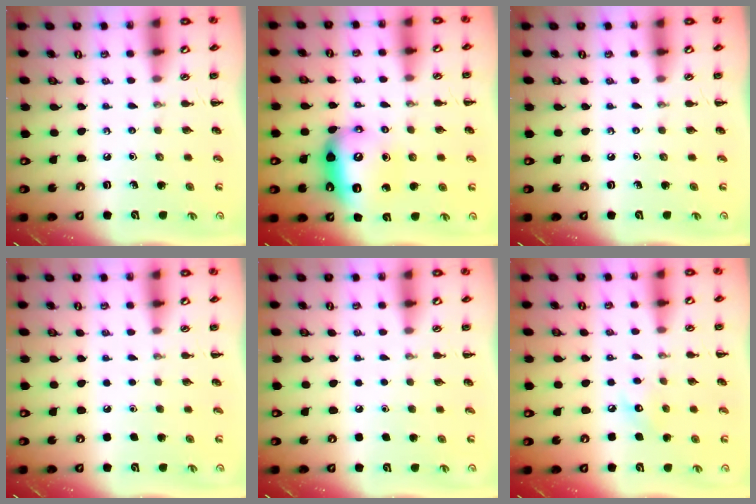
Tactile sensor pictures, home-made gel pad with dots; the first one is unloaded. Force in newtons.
{"total": 10.8, "press": 10.7, "slide": 1.3}
{"total": 0.0}
{"total": 1.8, "press": 1.7, "slide": 0.1}
{"total": 1.8, "press": 1.8, "slide": 0.1}
{"total": 6.4, "press": 6.3, "slide": 1.2}